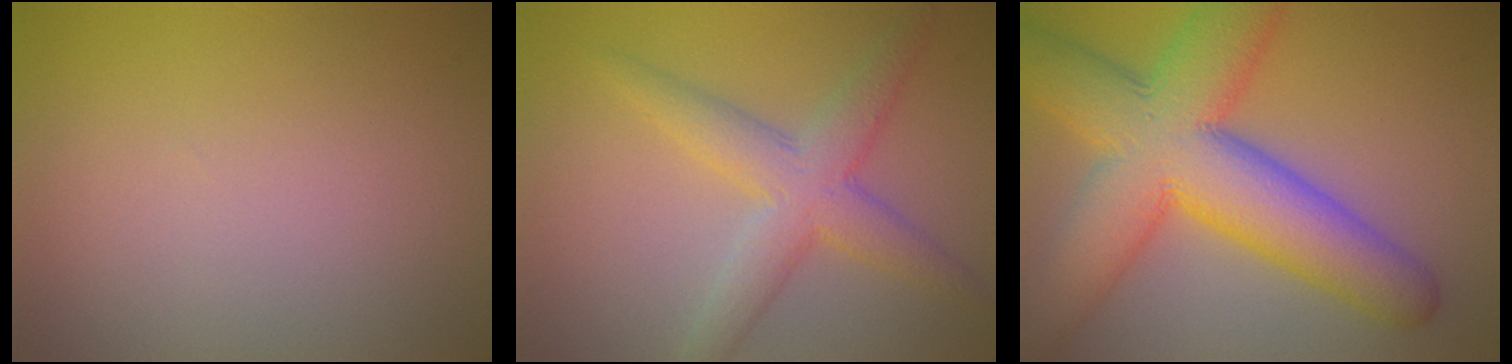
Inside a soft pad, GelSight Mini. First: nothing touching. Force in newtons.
{"total": 4.7, "press": 4.7, "slide": 0.3}
{"total": 12.7, "press": 12.7, "slide": 0.2}